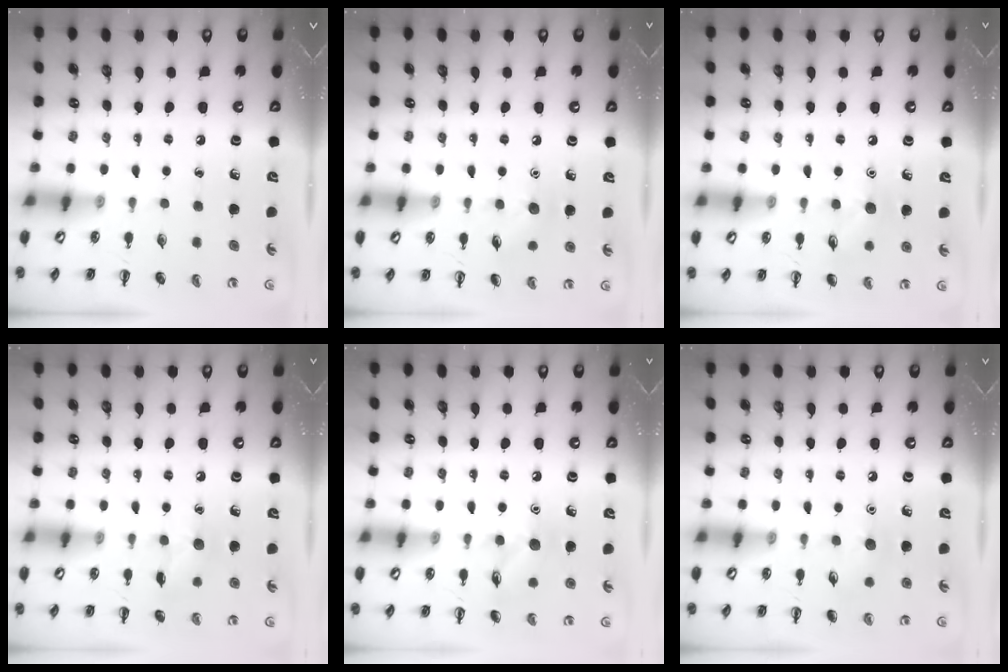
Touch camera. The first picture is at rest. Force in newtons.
{"total": 6.9, "press": 6.7, "slide": 1.8}
{"total": 7.3, "press": 7.2, "slide": 1.0}
{"total": 7.4, "press": 7.3, "slide": 0.8}
{"total": 8.6, "press": 8.6, "slide": 0.9}
{"total": 7.0, "press": 6.8, "slide": 1.6}